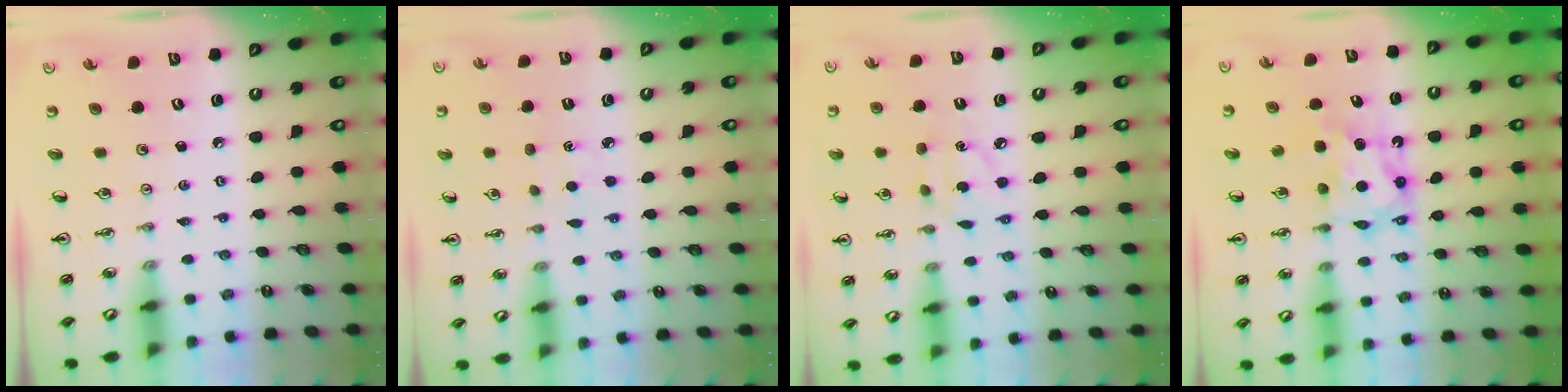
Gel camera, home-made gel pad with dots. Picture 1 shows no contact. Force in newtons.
{"total": 1.5, "press": 1.5, "slide": 0.2}
{"total": 4.3, "press": 4.3, "slide": 0.3}
{"total": 6.4, "press": 6.4, "slide": 0.2}